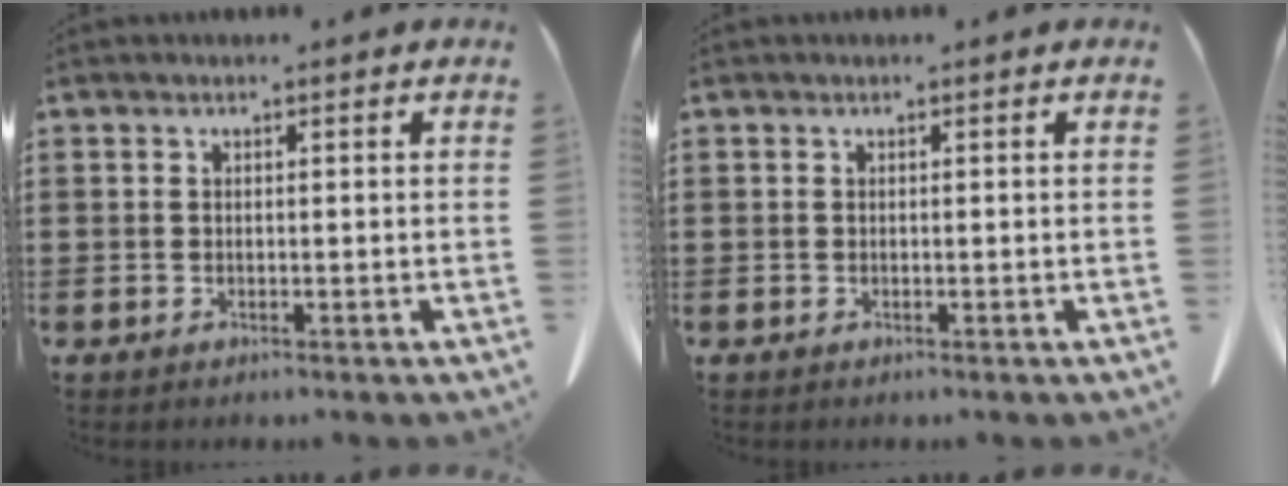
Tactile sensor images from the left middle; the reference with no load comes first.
{"total": 0.0}